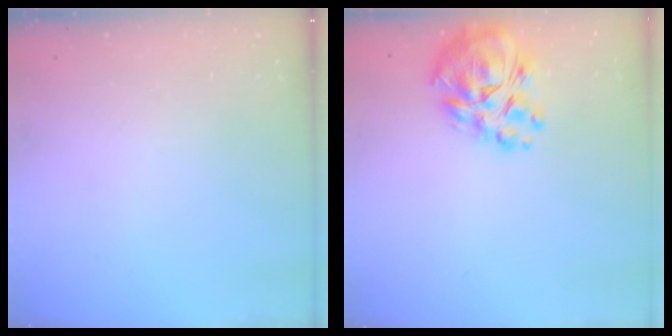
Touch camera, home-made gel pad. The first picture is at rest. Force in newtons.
{"total": 14.5, "press": 13.7, "slide": 4.7}